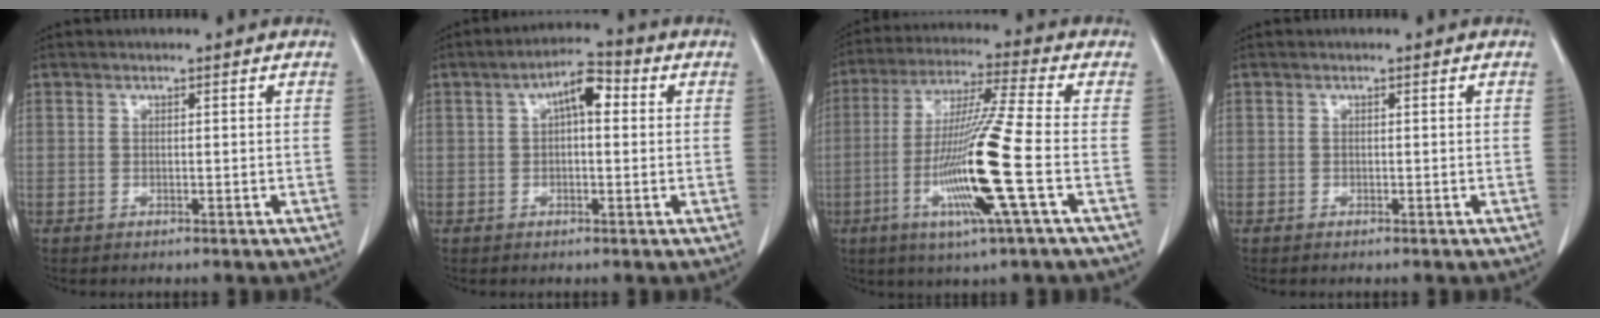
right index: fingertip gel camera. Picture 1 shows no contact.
{"total": 5.6, "force": [1.3, 2.0, 5.1], "torque": [-0.087, 0.025, 0.019]}
{"total": 15.1, "force": [-4.1, -1.4, 14.5], "torque": [-0.289, -0.018, -0.085]}
{"total": 0.0}